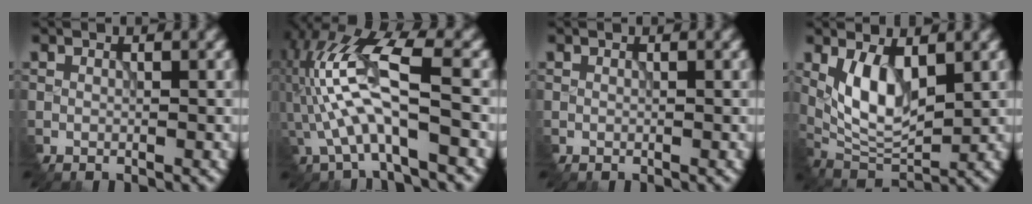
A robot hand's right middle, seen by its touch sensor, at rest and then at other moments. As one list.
[{"total": 8.5, "force": [-1.9, 2.5, 8.0], "torque": [-0.179, 0.024, -0.036]}, {"total": 0.0}, {"total": 5.7, "force": [0.9, 2.9, 4.8], "torque": [-0.095, -0.013, 0.026]}]